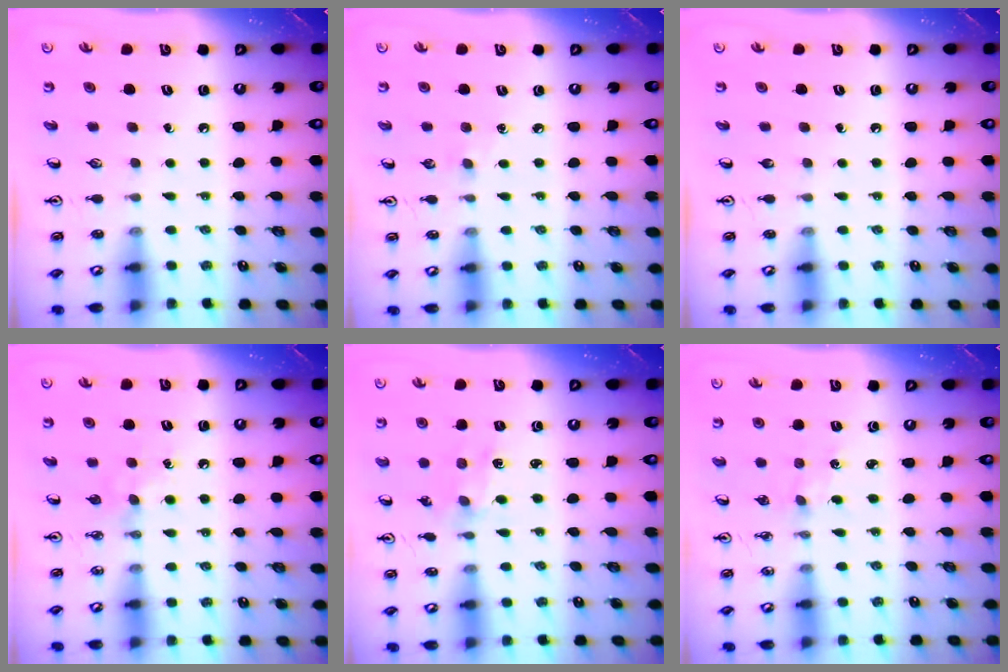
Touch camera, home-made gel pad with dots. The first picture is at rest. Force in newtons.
{"total": 3.9, "press": 3.9, "slide": 0.6}
{"total": 0.0}
{"total": 5.1, "press": 5.0, "slide": 0.7}
{"total": 1.5, "press": 1.5, "slide": 0.3}
{"total": 0.0}